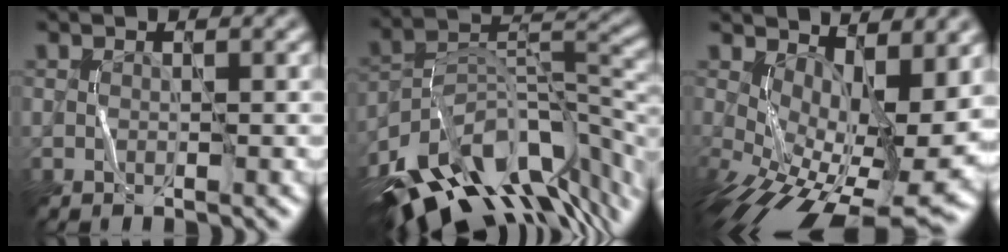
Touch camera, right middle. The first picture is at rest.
{"total": 13.9, "force": [-8.4, 6.9, 8.6], "torque": [-0.161, 0.010, -0.146]}
{"total": 14.1, "force": [-0.5, 6.7, 12.4], "torque": [-0.191, -0.042, 0.022]}